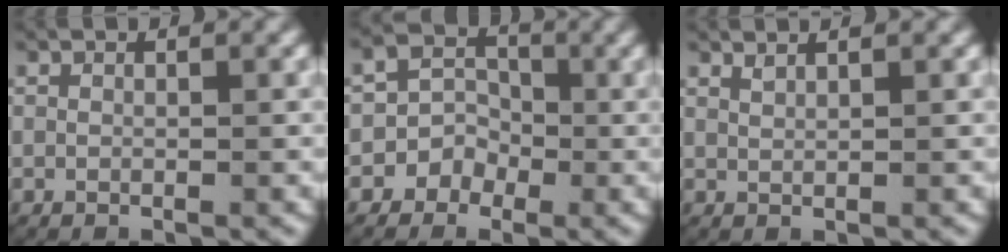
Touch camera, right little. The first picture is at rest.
{"total": 5.3, "force": [-1.5, 5.0, 1.0], "torque": [-0.030, 0.001, -0.039]}
{"total": 1.5, "force": [1.4, 0.2, 0.6], "torque": [-0.013, 0.004, 0.025]}